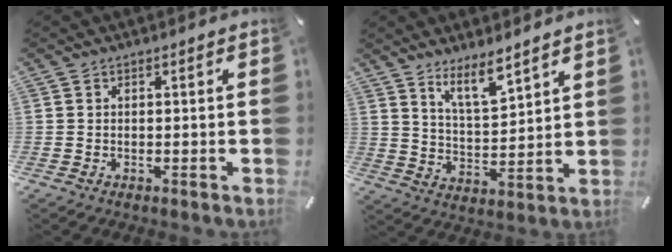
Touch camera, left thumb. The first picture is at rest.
{"total": 8.8, "force": [7.2, 2.3, 4.4], "torque": [-0.082, -0.045, 0.129]}